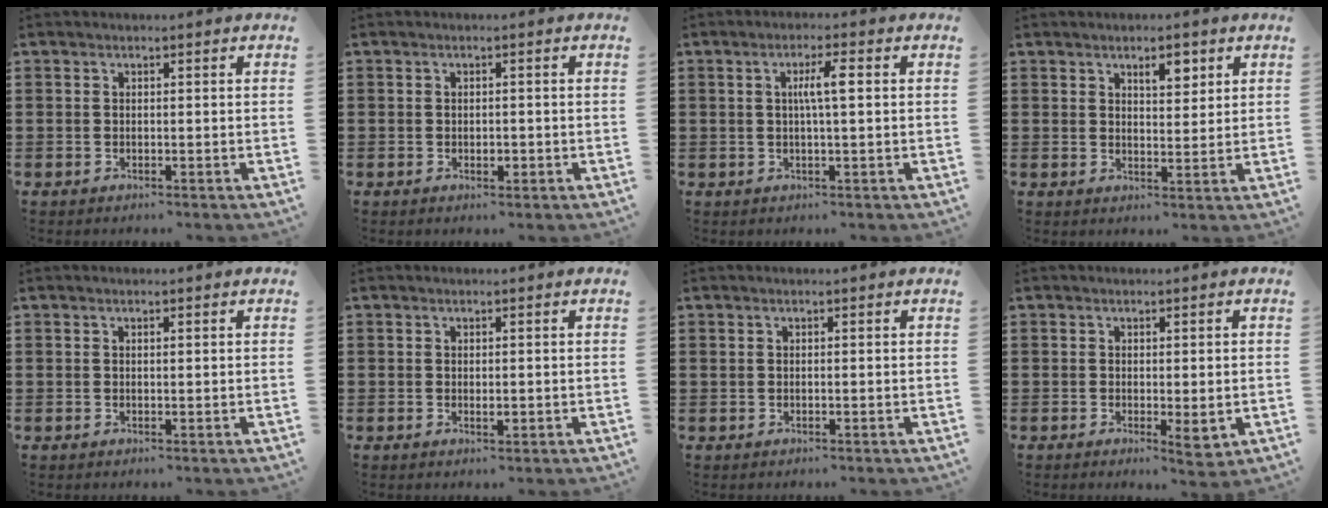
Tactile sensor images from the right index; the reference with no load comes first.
{"total": 1.2, "force": [-0.4, 0.7, 0.8], "torque": [-0.017, 0.000, -0.007]}
{"total": 3.8, "force": [0.5, 0.4, 3.7], "torque": [-0.073, 0.004, 0.005]}
{"total": 4.0, "force": [2.4, 1.7, 2.7], "torque": [-0.034, 0.000, 0.036]}
{"total": 0.5, "force": [0.2, 0.1, 0.4], "torque": [-0.010, 0.000, 0.005]}
{"total": 0.8, "force": [0.1, 0.4, 0.7], "torque": [-0.014, 0.001, 0.001]}
{"total": 0.0}
{"total": 2.9, "force": [-0.4, 0.7, 2.8], "torque": [-0.048, -0.003, -0.006]}